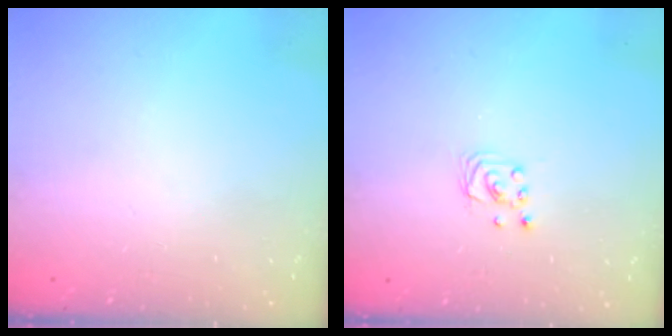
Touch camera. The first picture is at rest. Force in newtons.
{"total": 2.2, "press": 2.2, "slide": 0.2}